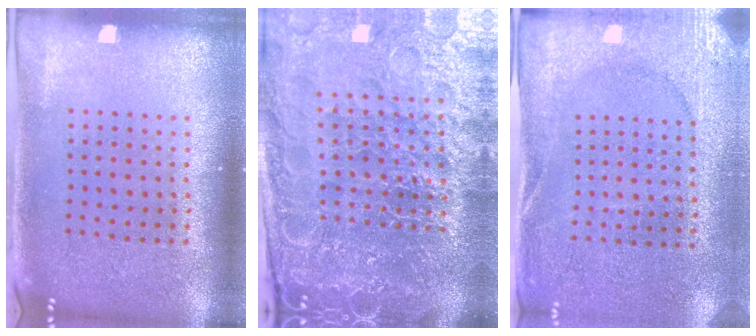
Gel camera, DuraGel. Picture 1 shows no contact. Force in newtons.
{"total": 6.2, "press": 5.5, "slide": 2.9}
{"total": 2.6, "press": 2.5, "slide": 0.4}